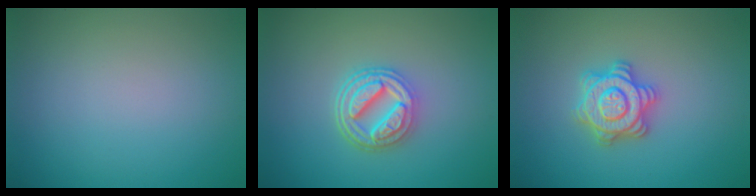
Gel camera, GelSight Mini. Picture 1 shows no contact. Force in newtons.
{"total": 4.8, "press": 3.8, "slide": 3.1}
{"total": 3.7, "press": 3.6, "slide": 0.6}